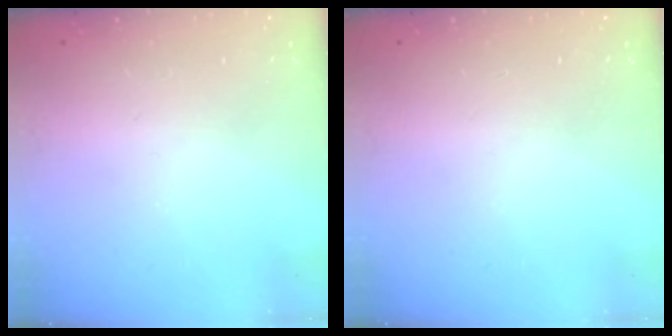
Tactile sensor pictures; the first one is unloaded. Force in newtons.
{"total": 0.0}